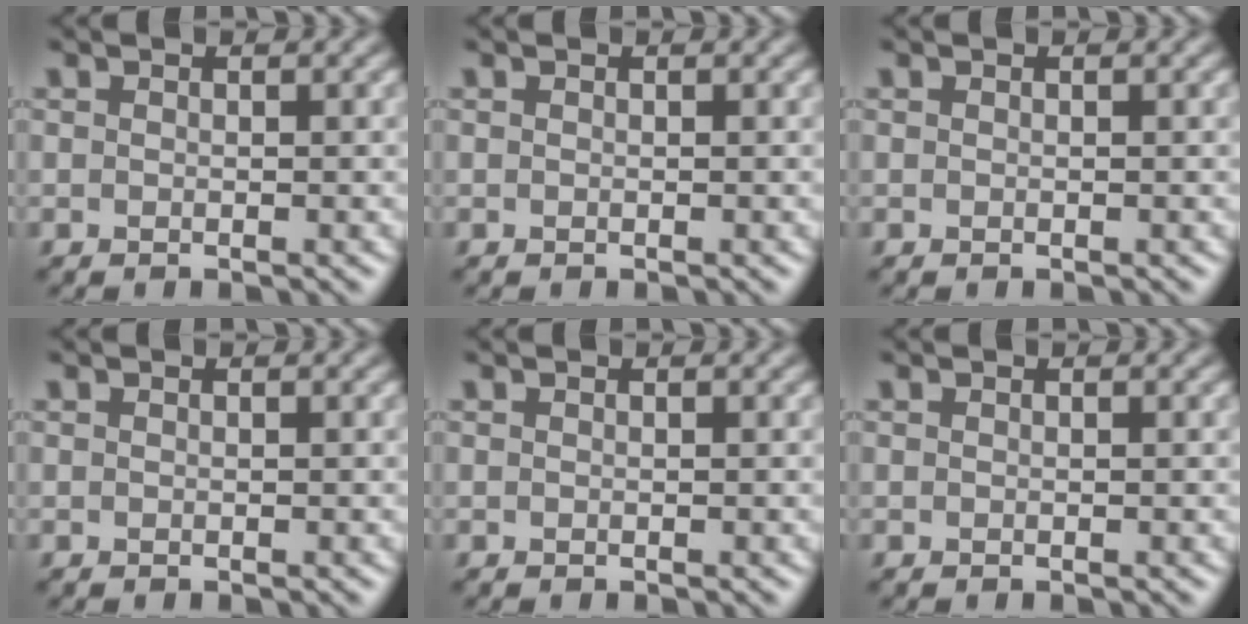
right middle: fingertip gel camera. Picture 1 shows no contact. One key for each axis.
{"total": 0.0}
{"total": 0.0}
{"total": 0.0}
{"total": 0.0}
{"total": 0.0}